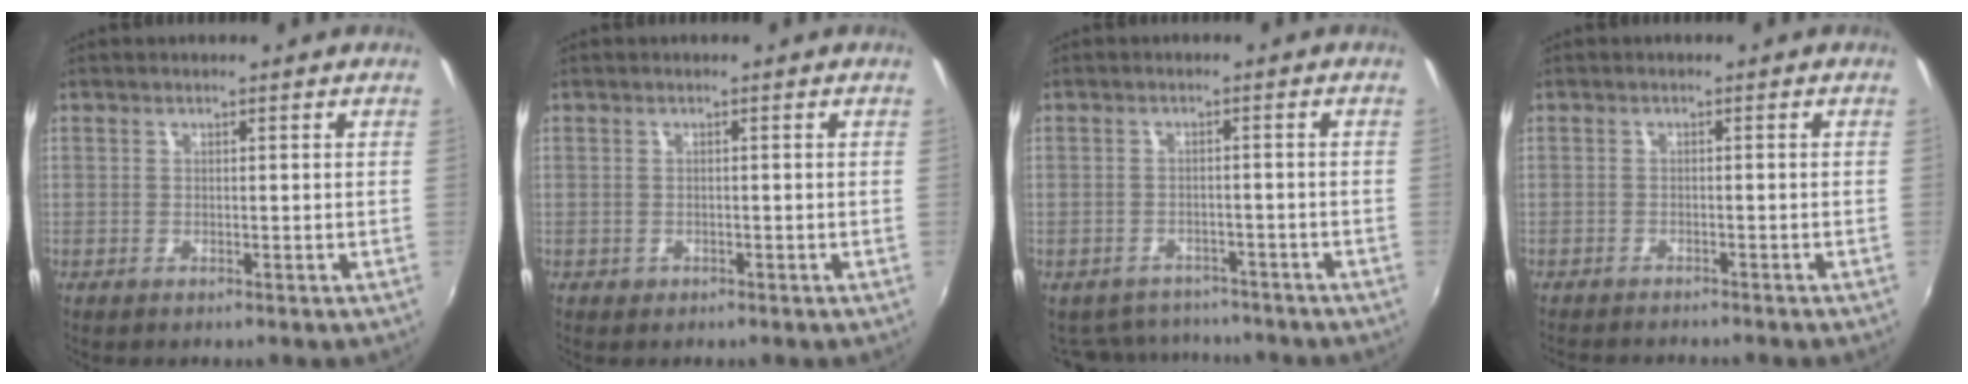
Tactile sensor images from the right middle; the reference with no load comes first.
{"total": 0.7, "force": [-0.3, 0.6, 0.1], "torque": [-0.003, -0.002, -0.002]}
{"total": 9.0, "force": [-8.0, 3.6, 2.0], "torque": [-0.054, 0.001, -0.111]}
{"total": 4.4, "force": [-4.2, 0.3, 1.4], "torque": [-0.039, -0.014, -0.067]}